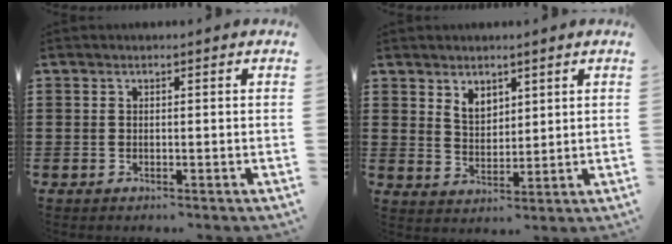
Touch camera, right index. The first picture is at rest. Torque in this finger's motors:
{"motor_torque": [0.41, 0.14, 0.10, 0.09]}